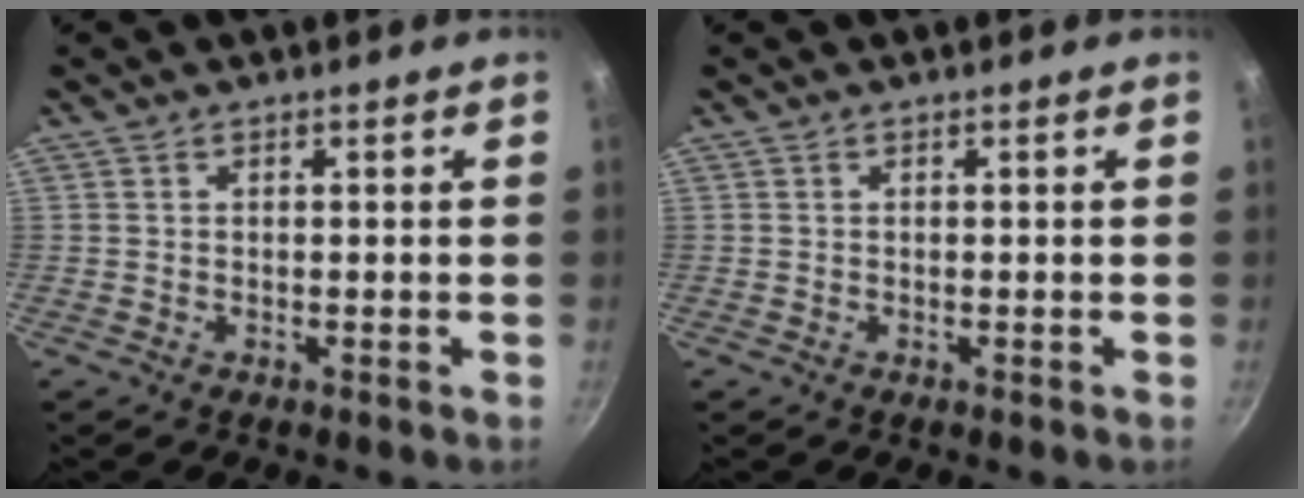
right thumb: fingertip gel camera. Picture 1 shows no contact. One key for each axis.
{"total": 0.0}